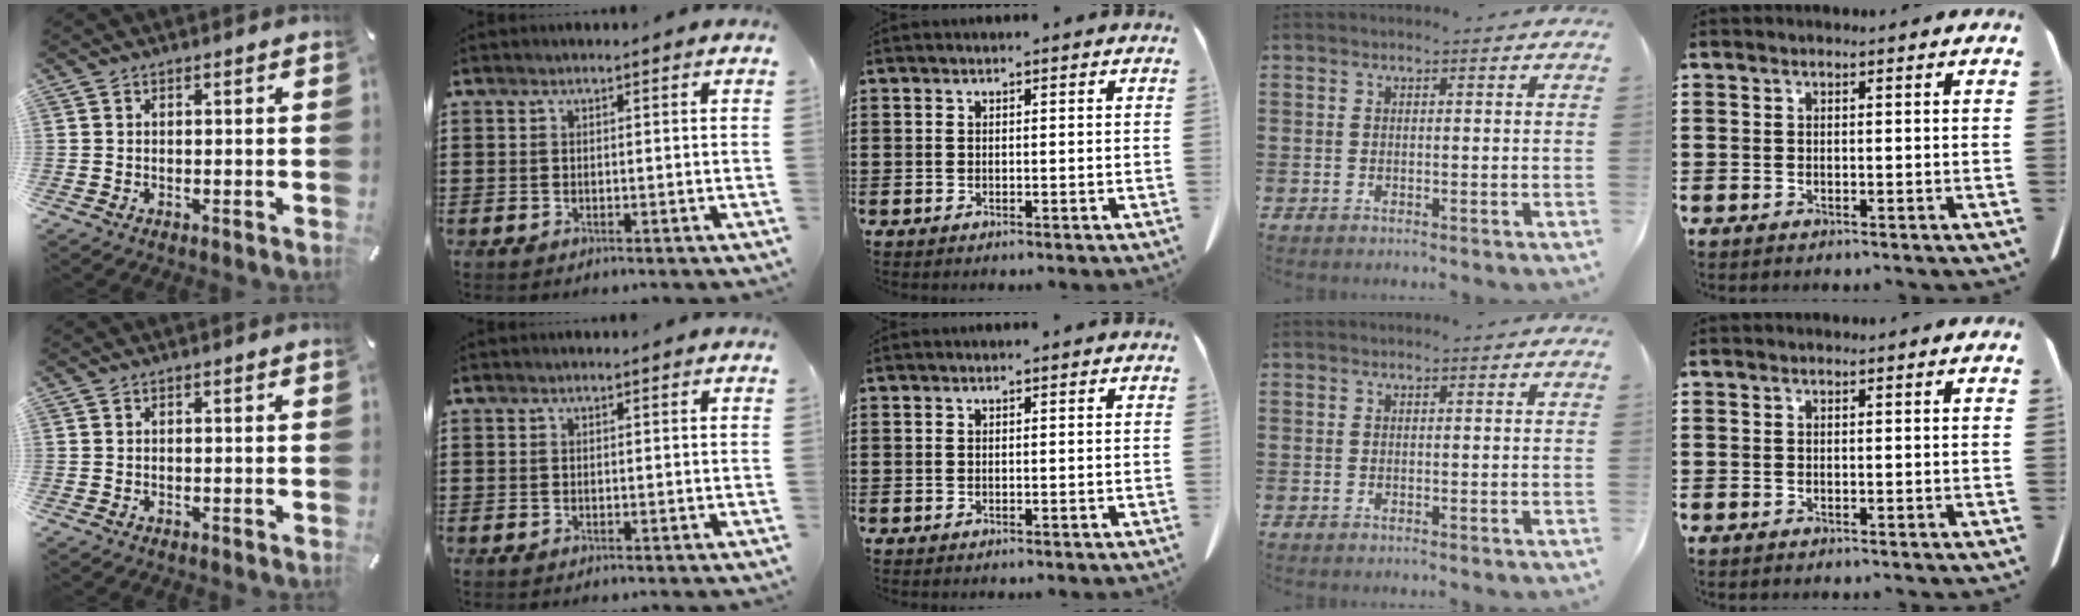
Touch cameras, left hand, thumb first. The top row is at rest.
{}